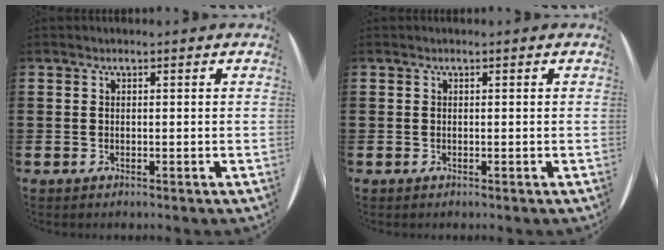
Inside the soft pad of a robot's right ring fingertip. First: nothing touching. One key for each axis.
{"total": 0.0}